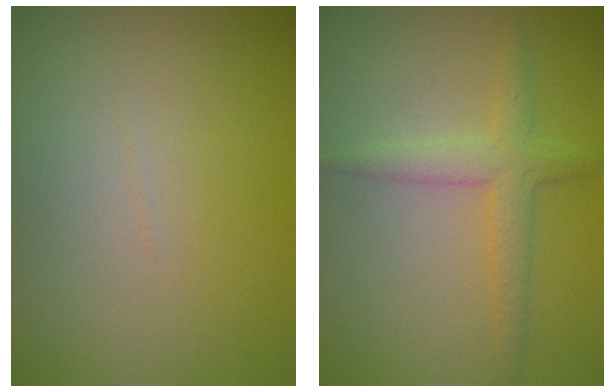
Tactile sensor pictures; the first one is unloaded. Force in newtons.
{"total": 2.7, "press": 2.7, "slide": 0.1}